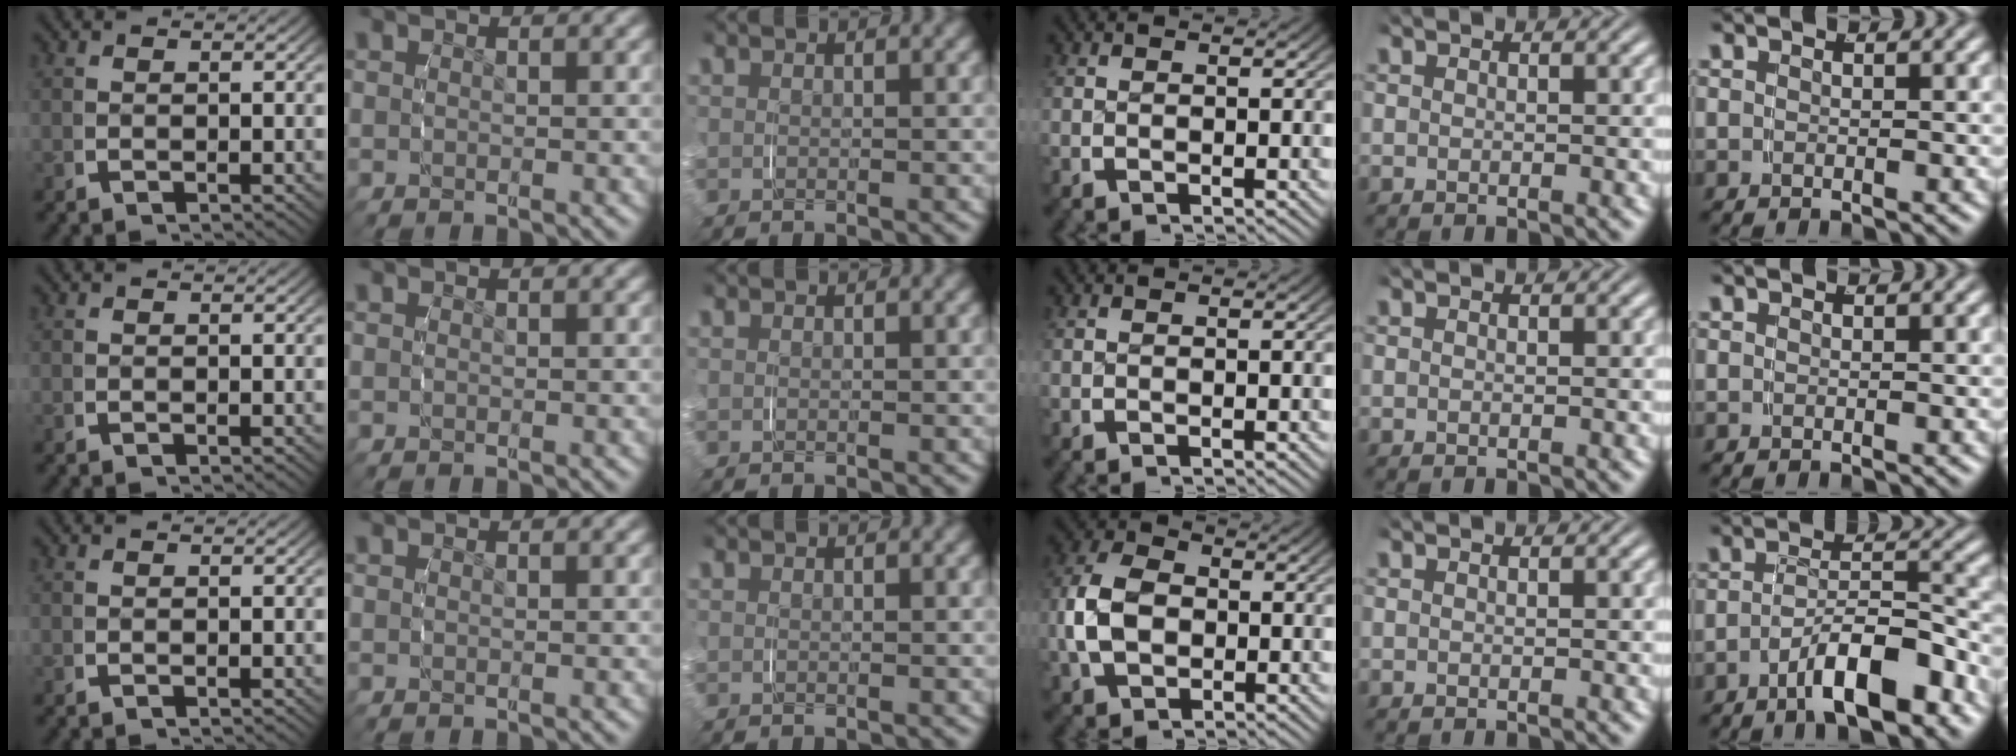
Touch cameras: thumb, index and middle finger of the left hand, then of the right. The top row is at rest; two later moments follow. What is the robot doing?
{"motion": "grasp_and_lifting", "object": "ribbon"}